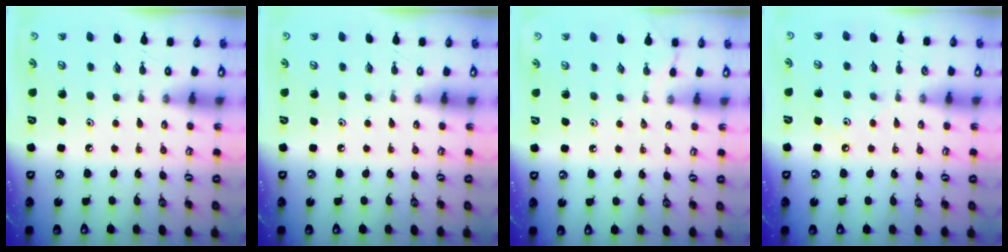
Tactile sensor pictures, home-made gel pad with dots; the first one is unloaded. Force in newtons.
{"total": 0.0}
{"total": 1.8, "press": 1.8, "slide": 0.4}
{"total": 3.0, "press": 3.0, "slide": 0.4}